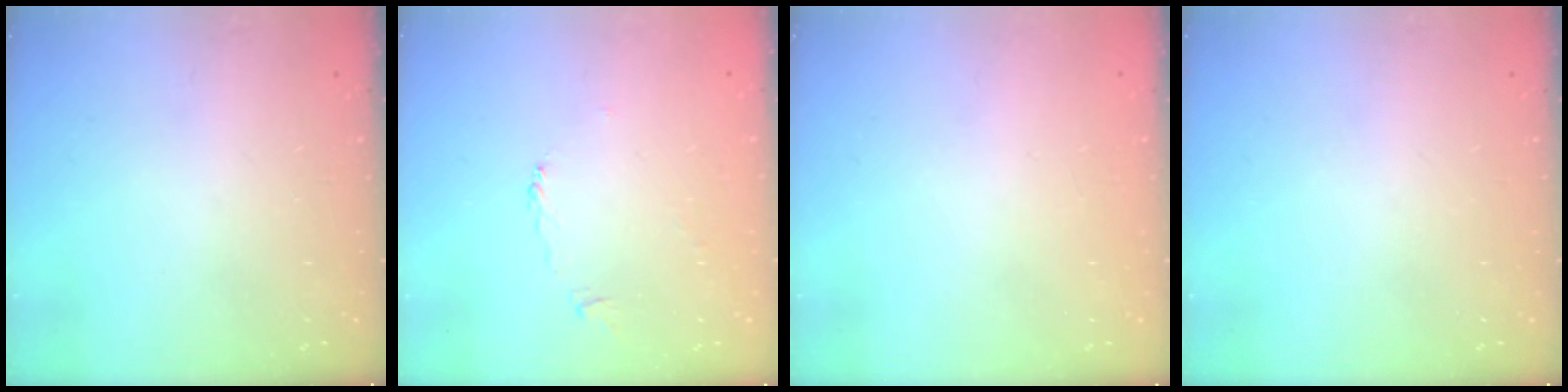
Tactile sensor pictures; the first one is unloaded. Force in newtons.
{"total": 2.2, "press": 2.1, "slide": 0.4}
{"total": 1.8, "press": 1.8, "slide": 0.1}
{"total": 0.0}